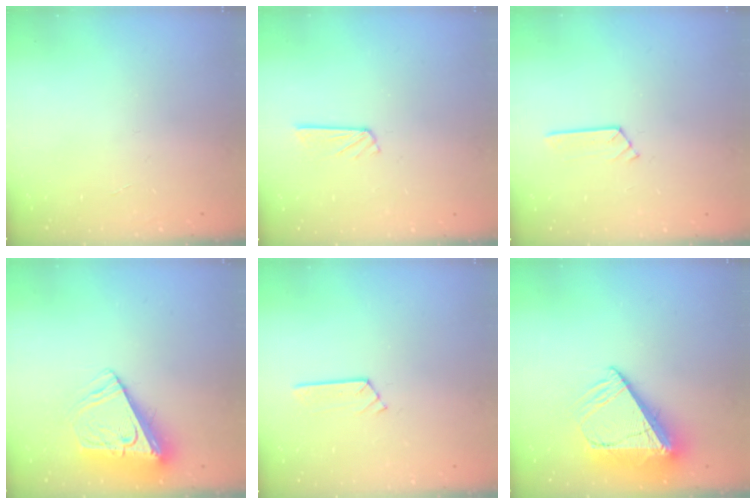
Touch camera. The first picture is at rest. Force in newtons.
{"total": 5.9, "press": 5.9, "slide": 0.4}
{"total": 2.4, "press": 2.4, "slide": 0.1}
{"total": 9.9, "press": 9.9, "slide": 1.3}
{"total": 2.9, "press": 2.9, "slide": 0.3}
{"total": 14.3, "press": 14.2, "slide": 1.2}